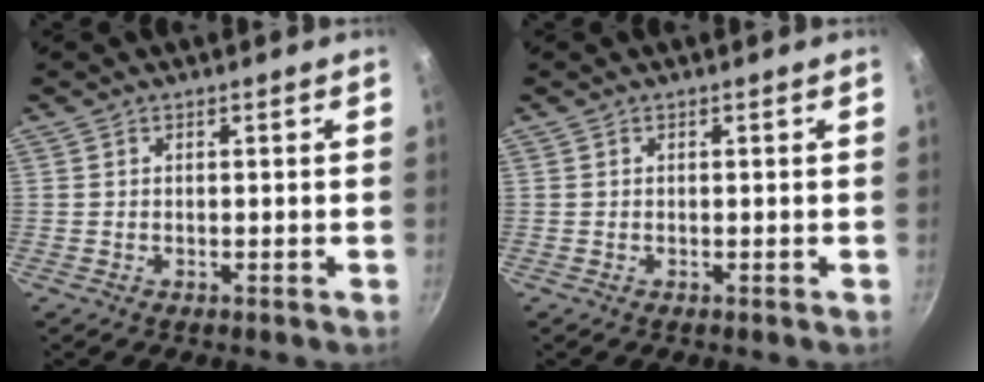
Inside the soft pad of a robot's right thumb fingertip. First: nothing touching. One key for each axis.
{"total": 0.0}